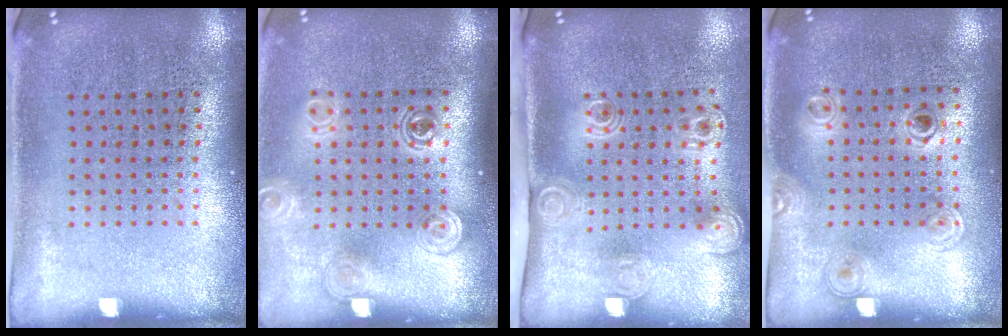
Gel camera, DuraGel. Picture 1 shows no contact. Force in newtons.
{"total": 1.5, "press": 1.2, "slide": 0.9}
{"total": 2.1, "press": 1.5, "slide": 1.5}
{"total": 1.2, "press": 1.0, "slide": 0.6}